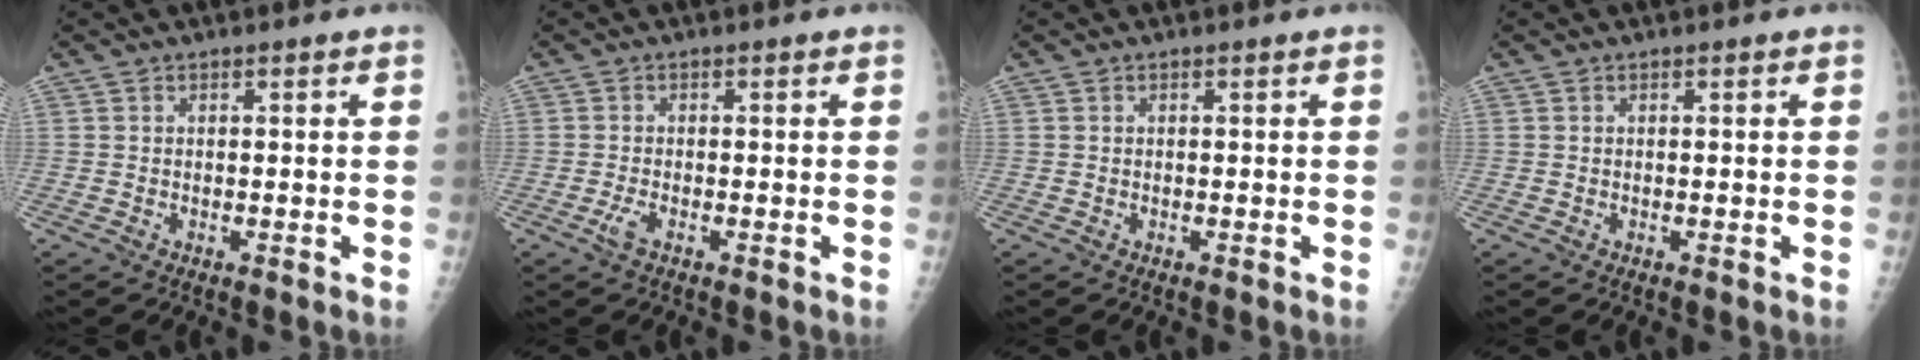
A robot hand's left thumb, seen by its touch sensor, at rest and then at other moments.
{"total": 1.9, "force": [-0.8, 0.7, 1.5], "torque": [-0.035, -0.001, -0.017]}
{"total": 0.0}
{"total": 0.0}